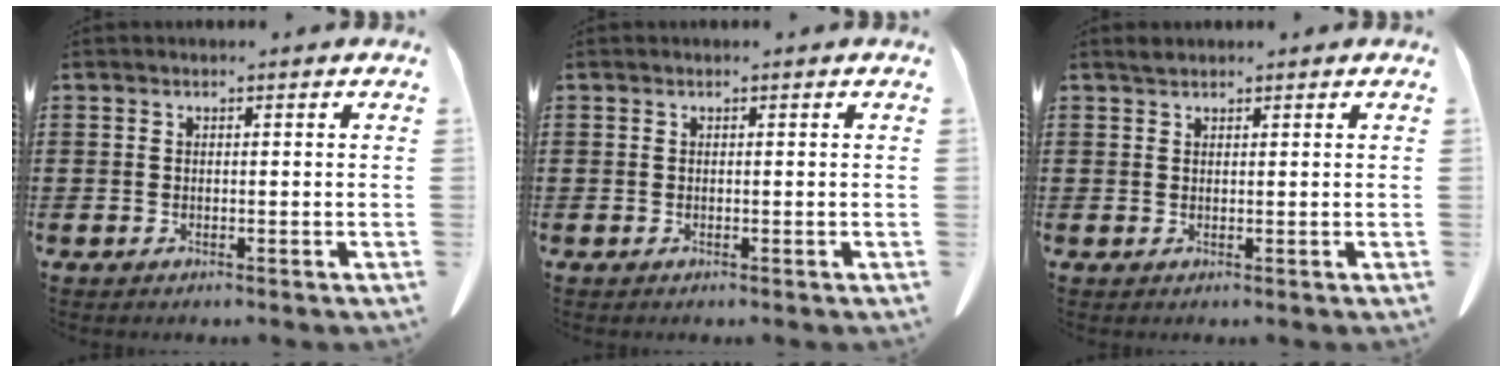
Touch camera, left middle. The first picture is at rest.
{"total": 0.0}
{"total": 0.9, "force": [0.8, 0.3, 0.3], "torque": [-0.008, 0.001, 0.016]}